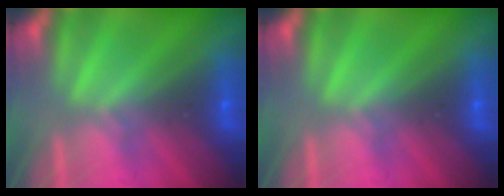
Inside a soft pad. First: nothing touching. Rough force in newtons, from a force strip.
{"total": 0.0}